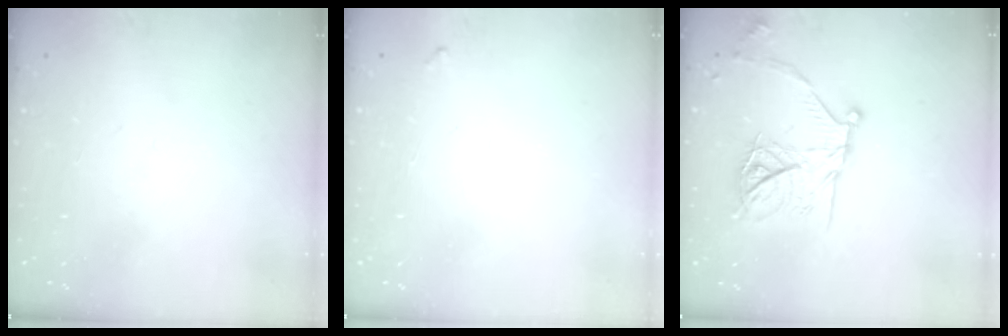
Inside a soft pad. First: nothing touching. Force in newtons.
{"total": 3.9, "press": 3.9, "slide": 0.3}
{"total": 18.2, "press": 18.2, "slide": 1.2}